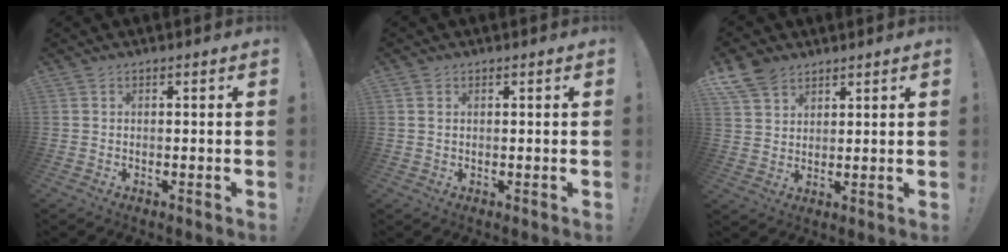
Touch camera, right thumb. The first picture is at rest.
{"total": 0.9, "force": [0.5, 0.7, 0.4], "torque": [-0.011, 0.001, 0.010]}
{"total": 7.9, "force": [5.6, 4.8, 2.6], "torque": [-0.050, -0.029, 0.113]}